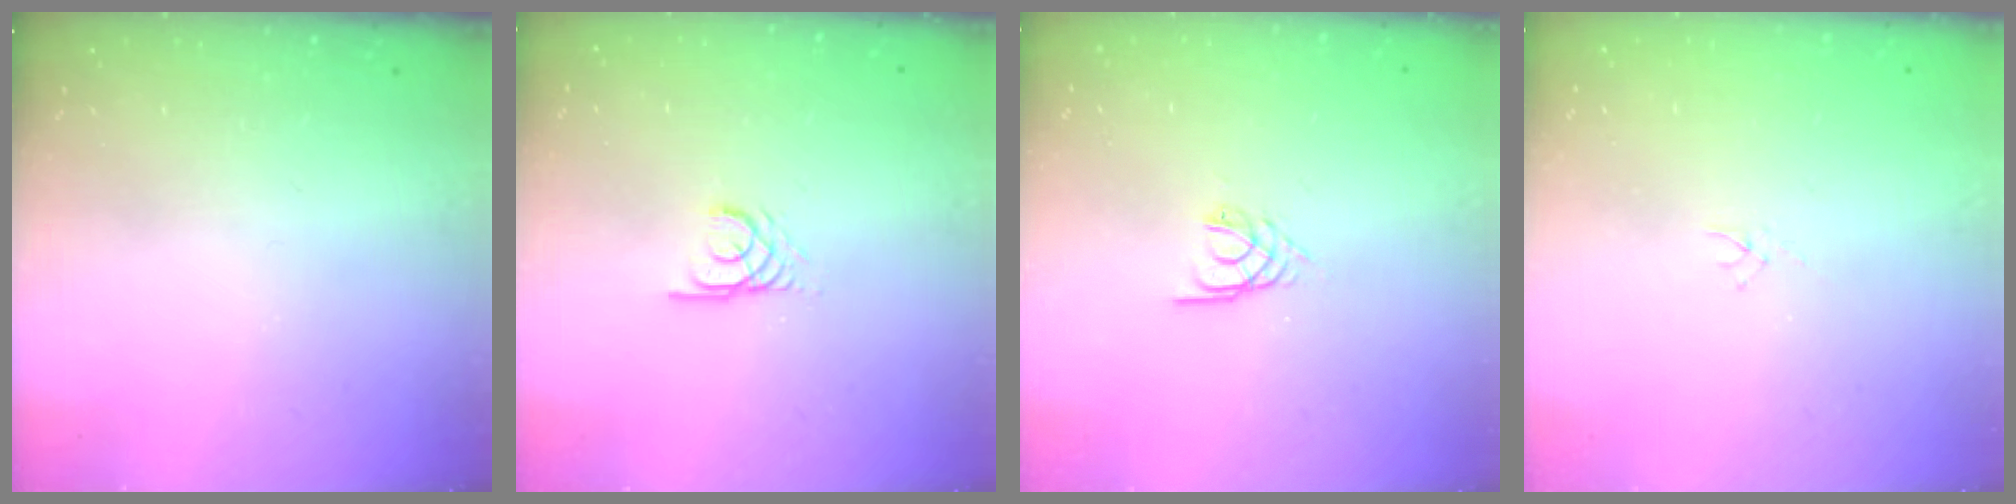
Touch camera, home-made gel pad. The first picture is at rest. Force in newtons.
{"total": 2.2, "press": 2.2, "slide": 0.3}
{"total": 2.2, "press": 2.1, "slide": 0.4}
{"total": 1.0, "press": 1.0, "slide": 0.3}